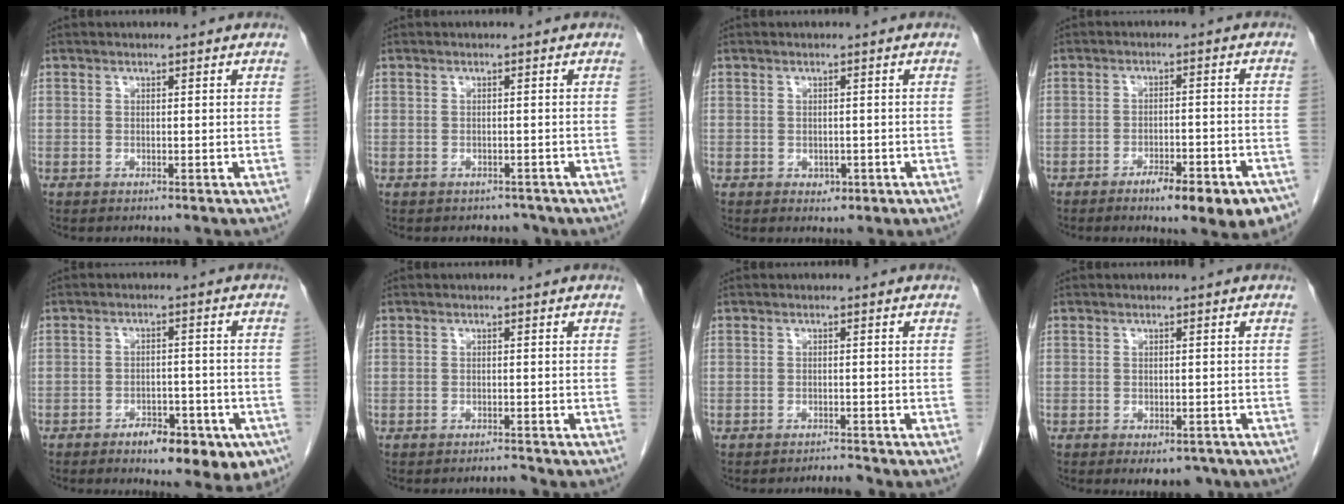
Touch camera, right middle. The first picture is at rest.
{"total": 1.9, "force": [-1.6, 0.9, -0.2], "torque": [-0.002, 0.000, -0.024]}
{"total": 1.4, "force": [-0.4, 1.1, 0.8], "torque": [-0.012, 0.001, 0.000]}
{"total": 9.3, "force": [-6.1, 2.2, 6.7], "torque": [-0.074, 0.002, -0.085]}
{"total": 9.2, "force": [-5.4, 3.9, 6.4], "torque": [-0.069, 0.006, -0.071]}
{"total": 0.9, "force": [-0.8, -0.3, 0.0], "torque": [-0.003, -0.007, -0.009]}
{"total": 1.2, "force": [-1.1, -0.3, -0.2], "torque": [-0.001, -0.009, -0.013]}
{"total": 4.3, "force": [-3.2, 2.0, 2.0], "torque": [-0.017, -0.003, -0.038]}